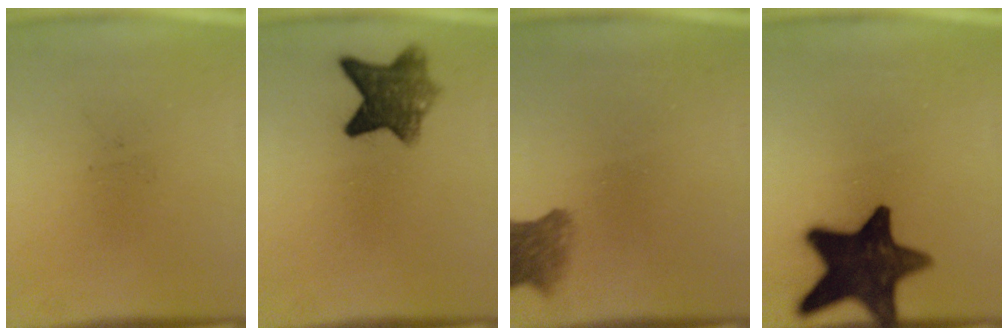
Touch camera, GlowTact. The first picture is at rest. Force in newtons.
{"total": 7.7}
{"total": 4.6}
{"total": 16.9}